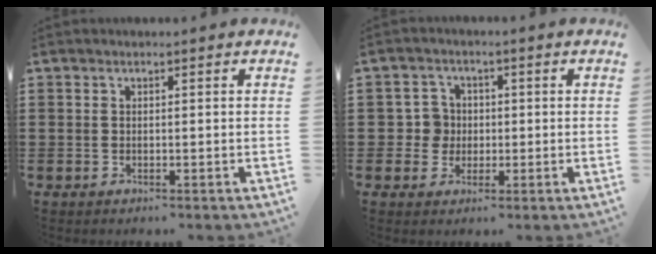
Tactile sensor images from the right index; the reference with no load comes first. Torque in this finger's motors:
{"motor_torque": [0.25, 0.25, 0.02, -0.01]}